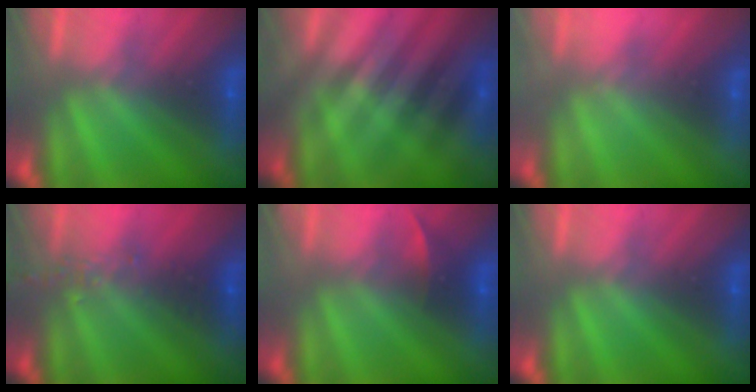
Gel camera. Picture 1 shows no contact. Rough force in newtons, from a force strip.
{"total": 2.6}
{"total": 2.0}
{"total": 2.4}
{"total": 2.2}
{"total": 0.0}